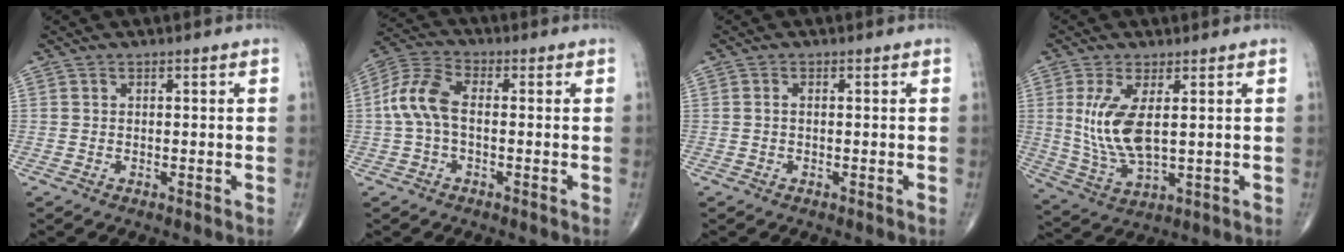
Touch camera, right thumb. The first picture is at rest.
{"total": 8.6, "force": [-0.4, 4.8, 7.1], "torque": [-0.156, 0.027, -0.015]}
{"total": 0.6, "force": [-0.1, 0.3, 0.5], "torque": [-0.012, -0.001, -0.003]}
{"total": 10.5, "force": [1.8, 4.3, 9.3], "torque": [-0.199, -0.017, 0.049]}